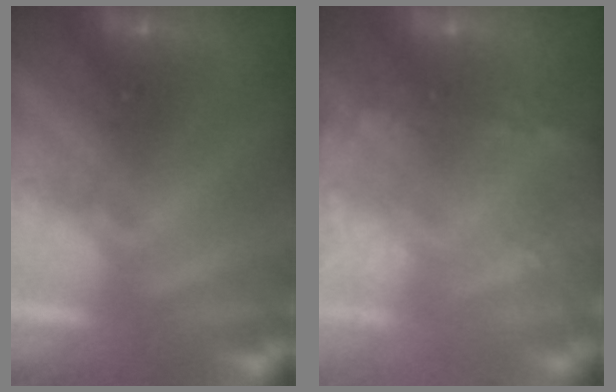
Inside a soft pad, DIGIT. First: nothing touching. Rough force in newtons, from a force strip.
{"total": 12.7}